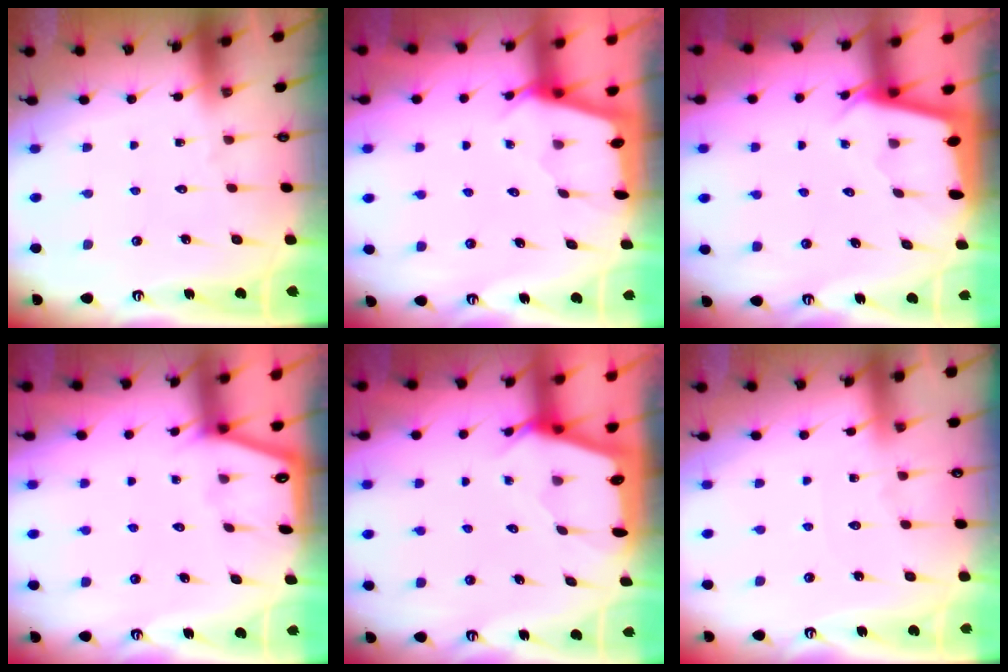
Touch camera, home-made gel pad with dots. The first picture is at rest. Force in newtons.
{"total": 2.3, "press": 2.3, "slide": 0.3}
{"total": 2.0, "press": 2.0, "slide": 0.3}
{"total": 1.3, "press": 1.2, "slide": 0.2}
{"total": 2.3, "press": 2.3, "slide": 0.3}
{"total": 2.6, "press": 2.6, "slide": 0.4}